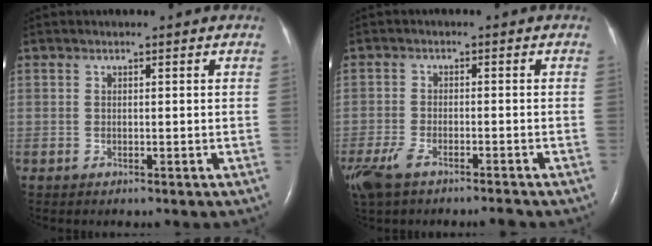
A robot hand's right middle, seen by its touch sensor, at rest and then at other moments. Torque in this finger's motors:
{"motor_torque": [0.68, -0.57, 0.26, 0.03]}